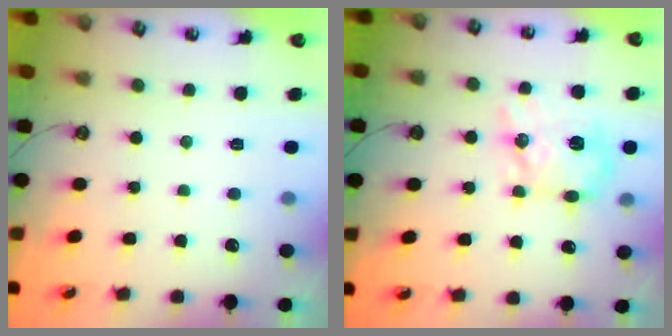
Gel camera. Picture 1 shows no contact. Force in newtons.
{"total": 12.4, "press": 12.4, "slide": 0.6}